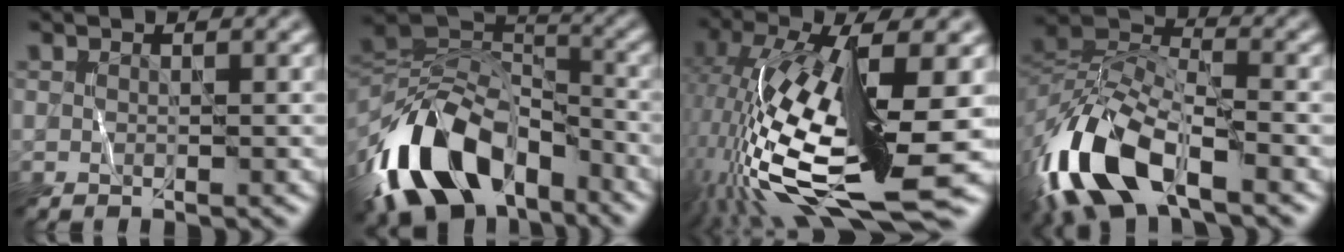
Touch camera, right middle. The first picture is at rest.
{"total": 14.1, "force": [-7.5, 8.3, 8.6], "torque": [-0.167, 0.005, -0.146]}
{"total": 15.5, "force": [-3.6, 5.4, 14.1], "torque": [-0.277, -0.008, -0.058]}
{"total": 10.9, "force": [-6.0, 5.0, 7.6], "torque": [-0.164, 0.000, -0.125]}